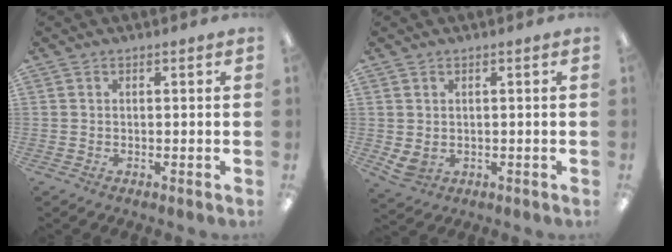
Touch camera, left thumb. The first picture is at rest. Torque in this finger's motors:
{"motor_torque": [-0.05, 0.73, 0.23, -0.37, 0.00]}